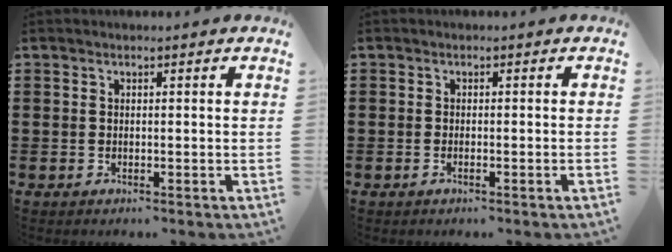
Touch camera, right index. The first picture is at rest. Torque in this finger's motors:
{"motor_torque": [-0.30, 0.37, 0.00, 0.00]}